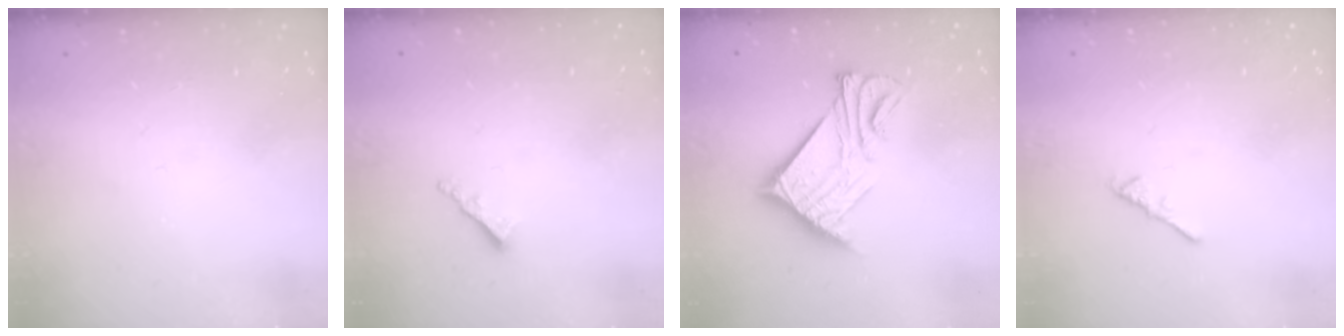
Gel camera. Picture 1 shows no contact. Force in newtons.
{"total": 2.0, "press": 2.0, "slide": 0.5}
{"total": 15.4, "press": 15.4, "slide": 0.4}
{"total": 1.1, "press": 1.0, "slide": 0.4}